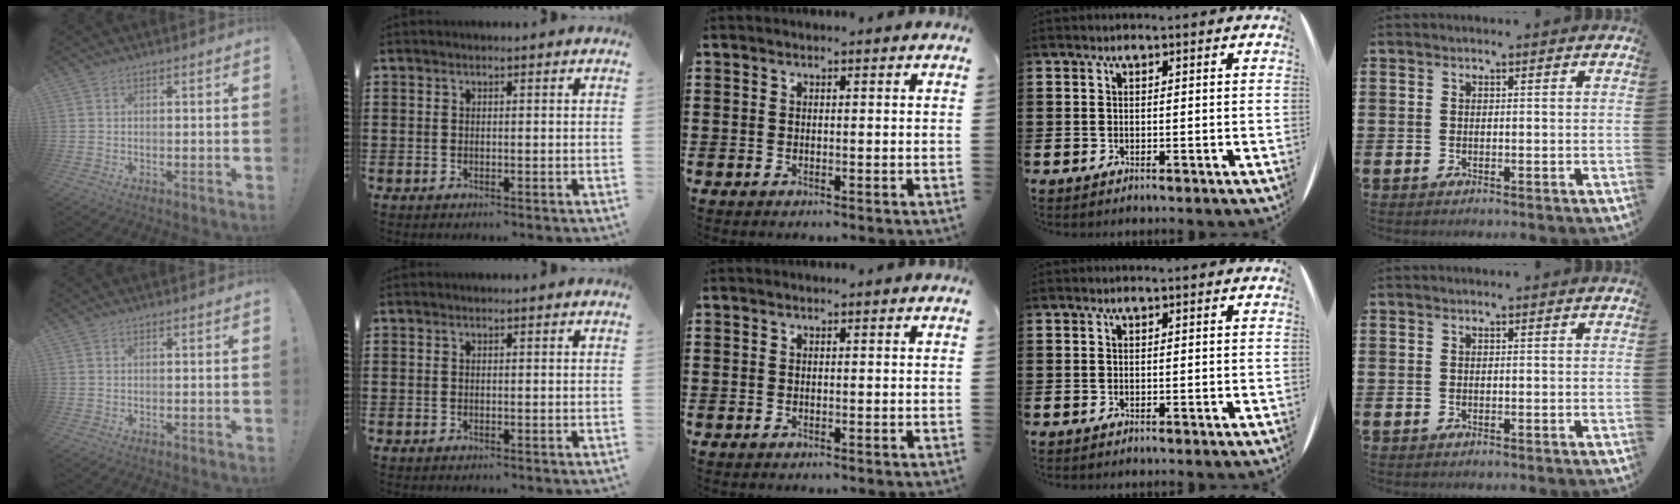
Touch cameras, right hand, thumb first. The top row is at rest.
{}